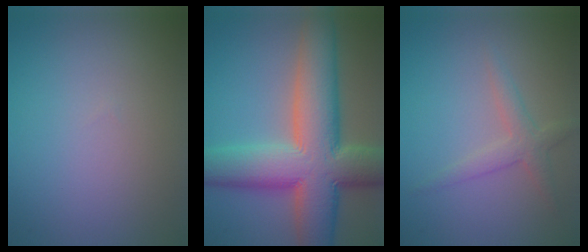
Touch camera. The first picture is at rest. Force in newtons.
{"total": 13.4, "press": 13.3, "slide": 0.9}
{"total": 2.2, "press": 2.2, "slide": 0.1}